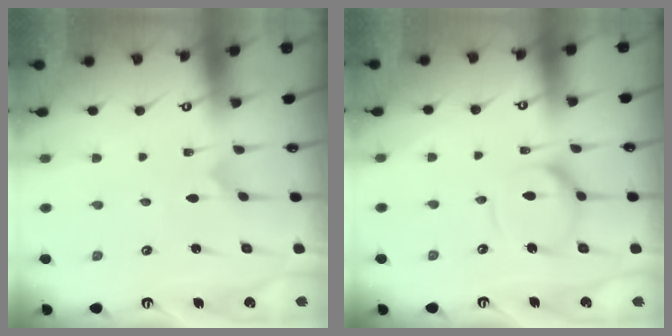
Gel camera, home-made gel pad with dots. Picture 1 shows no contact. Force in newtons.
{"total": 12.4, "press": 12.3, "slide": 1.3}